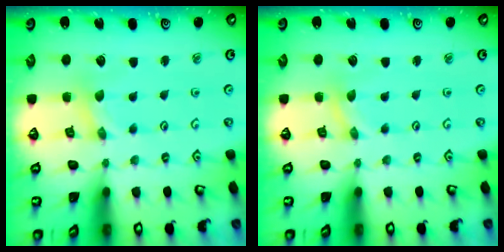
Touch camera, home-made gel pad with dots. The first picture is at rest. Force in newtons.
{"total": 0.0}